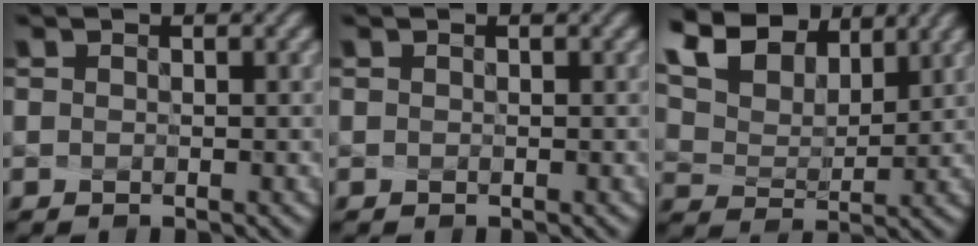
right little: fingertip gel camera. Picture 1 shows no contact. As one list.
[{"total": 0.0}, {"total": 11.2, "force": [7.8, 5.9, 5.3], "torque": [-0.146, 0.020, 0.146]}]